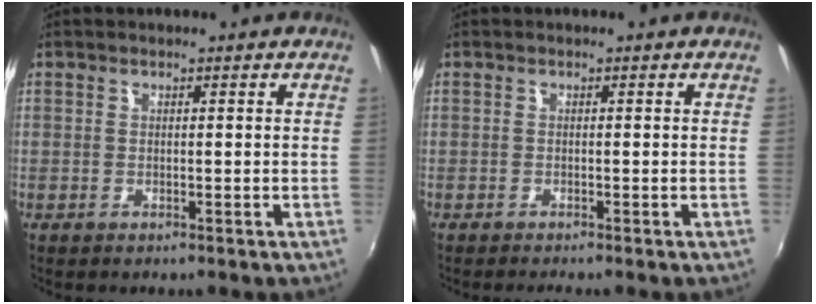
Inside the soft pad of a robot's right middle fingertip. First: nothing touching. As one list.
[{"total": 0.8, "force": [-0.8, -0.2, 0.3], "torque": [-0.002, -0.005, -0.015]}]